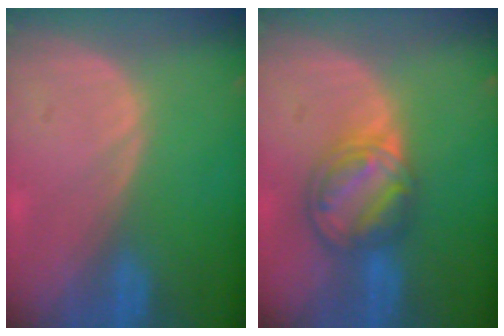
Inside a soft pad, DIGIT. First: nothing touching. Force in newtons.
{"total": 7.8, "press": 6.7, "slide": 3.8}